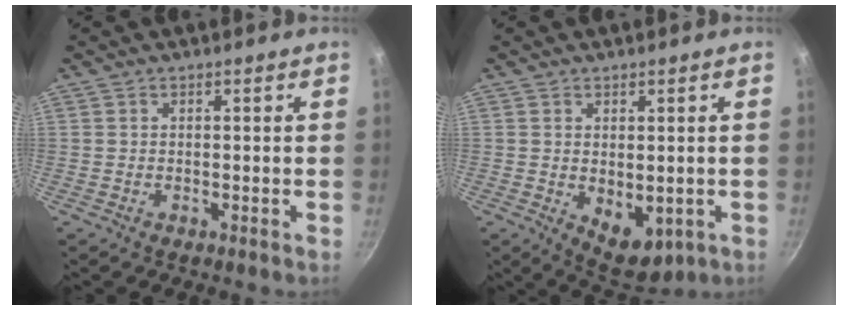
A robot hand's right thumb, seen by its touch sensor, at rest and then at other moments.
{"total": 6.7, "force": [-0.7, 4.1, 5.3], "torque": [-0.059, -0.015, 0.006]}